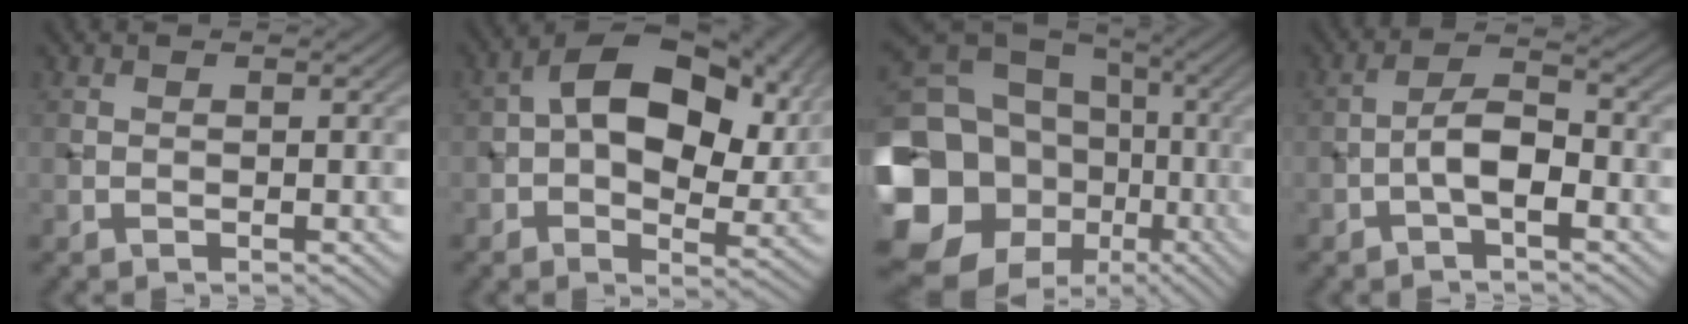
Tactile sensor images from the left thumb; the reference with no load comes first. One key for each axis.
{"total": 14.1, "fx": 3.2, "fy": 8.4, "fz": 10.9, "tx": -0.173, "ty": 0.006, "tz": 0.051}
{"total": 21.9, "fx": -3.9, "fy": 18.8, "fz": 10.6, "tx": -0.253, "ty": -0.030, "tz": -0.072}
{"total": 4.3, "fx": -1.7, "fy": 1.5, "fz": 3.7, "tx": -0.068, "ty": 0.015, "tz": -0.040}